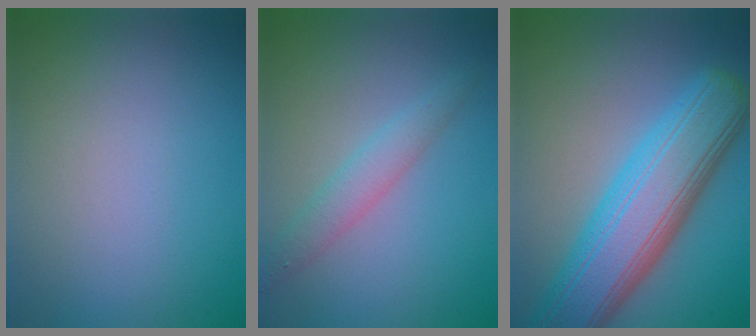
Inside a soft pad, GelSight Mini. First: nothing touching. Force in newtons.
{"total": 2.3, "press": 2.3, "slide": 0.1}
{"total": 10.4, "press": 10.4, "slide": 0.3}